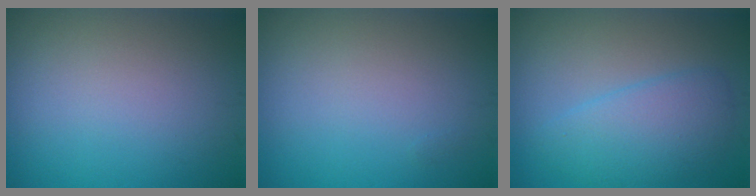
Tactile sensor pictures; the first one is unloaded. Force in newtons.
{"total": 0.0}
{"total": 4.1, "press": 4.0, "slide": 0.2}